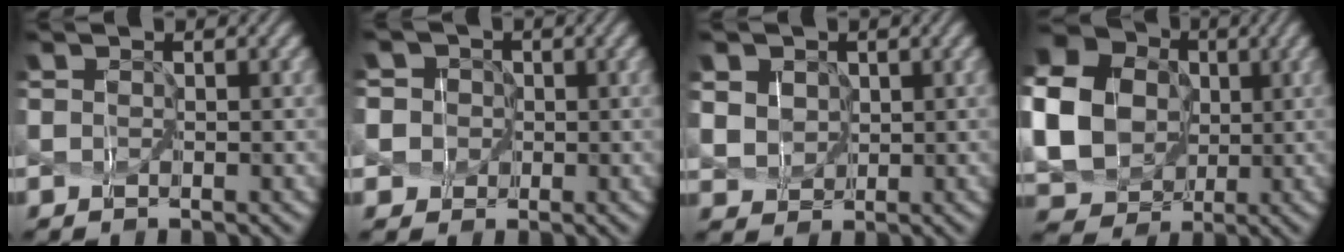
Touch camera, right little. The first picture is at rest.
{"total": 5.7, "force": [0.0, 5.5, 1.5], "torque": [-0.061, 0.027, -0.018]}
{"total": 7.2, "force": [3.2, 5.7, 3.2], "torque": [-0.093, 0.019, 0.053]}
{"total": 16.3, "force": [1.9, 14.9, 6.2], "torque": [-0.208, 0.008, 0.014]}